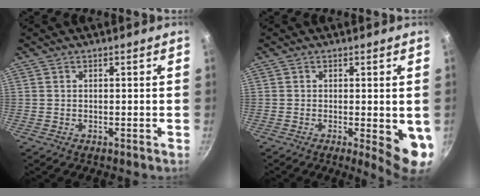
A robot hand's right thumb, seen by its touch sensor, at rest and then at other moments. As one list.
[{"total": 7.7, "force": [-1.0, 2.1, 7.3], "torque": [-0.078, -0.012, -0.008]}]